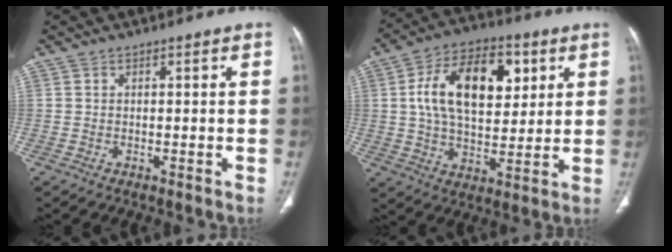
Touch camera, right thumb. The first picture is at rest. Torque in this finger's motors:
{"motor_torque": [2.20, 2.81, 1.07, -0.68, 0.54]}